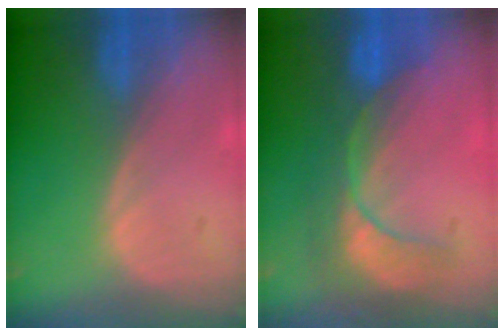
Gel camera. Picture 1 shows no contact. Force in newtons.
{"total": 9.0, "press": 7.7, "slide": 4.5}